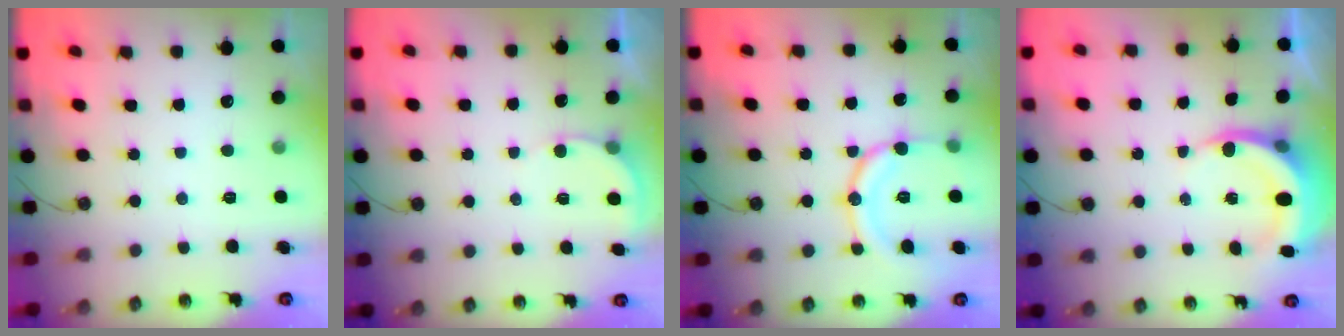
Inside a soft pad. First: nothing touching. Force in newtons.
{"total": 4.2, "press": 4.2, "slide": 0.2}
{"total": 14.3, "press": 14.2, "slide": 1.0}
{"total": 6.3, "press": 6.2, "slide": 1.2}